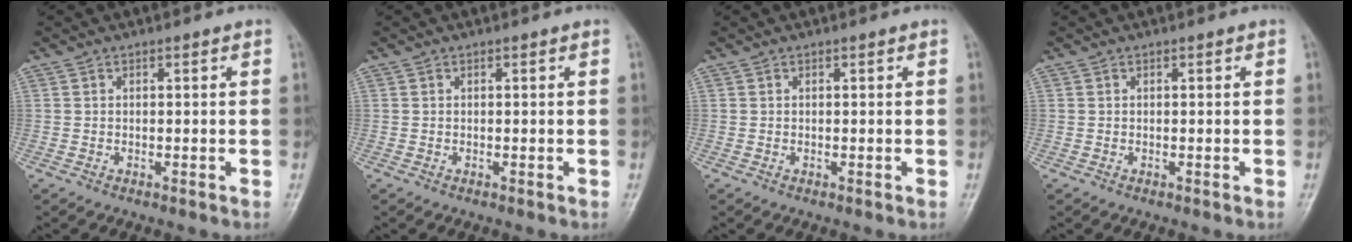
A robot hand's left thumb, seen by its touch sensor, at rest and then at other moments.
{"total": 0.0}
{"total": 0.0}
{"total": 0.0}